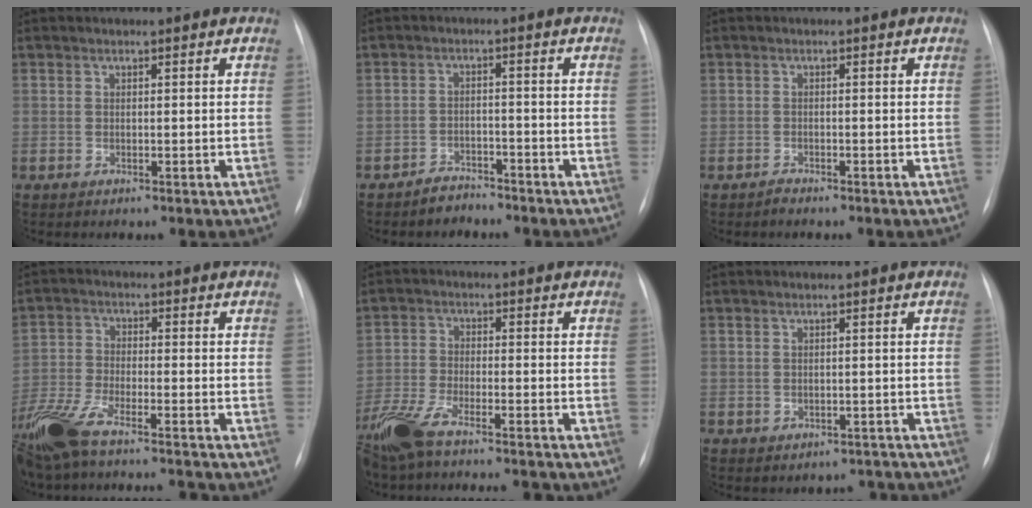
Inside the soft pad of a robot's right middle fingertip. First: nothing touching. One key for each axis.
{"total": 2.9, "fx": -2.6, "fy": 1.2, "fz": 0.0, "tx": -0.009, "ty": 0.002, "tz": -0.042}
{"total": 0.6, "fx": -0.6, "fy": 0.0, "fz": 0.1, "tx": -0.003, "ty": -0.002, "tz": -0.012}
{"total": 14.0, "fx": -11.6, "fy": 1.9, "fz": 7.6, "tx": -0.164, "ty": -0.019, "tz": -0.202}
{"total": 13.8, "fx": -11.4, "fy": 2.4, "fz": 7.4, "tx": -0.151, "ty": -0.019, "tz": -0.190}
{"total": 3.0, "fx": -2.2, "fy": 1.9, "fz": 0.2, "tx": 0.000, "ty": 0.023, "tz": -0.024}